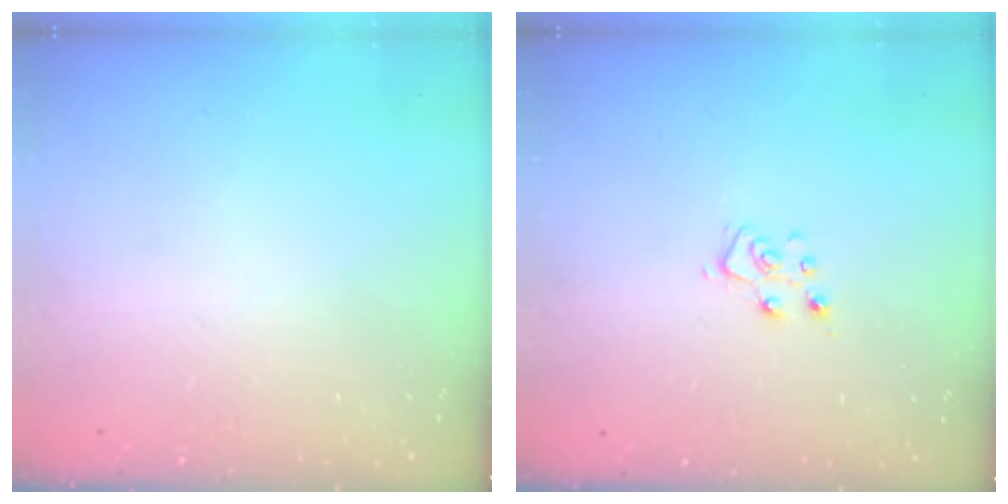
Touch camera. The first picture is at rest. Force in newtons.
{"total": 5.7, "press": 5.7, "slide": 0.5}